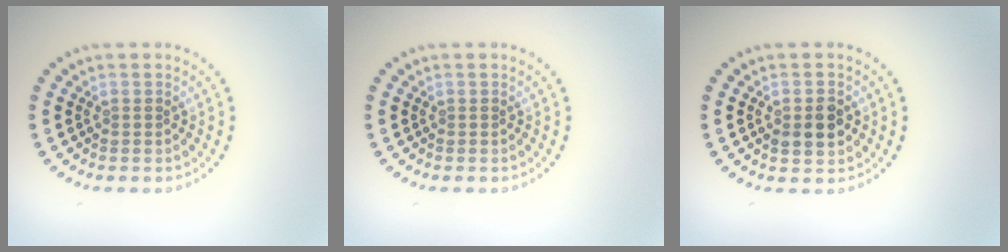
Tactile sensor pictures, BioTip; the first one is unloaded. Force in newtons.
{"total": 0.0}
{"total": 2.4, "press": 2.4, "slide": 0.2}